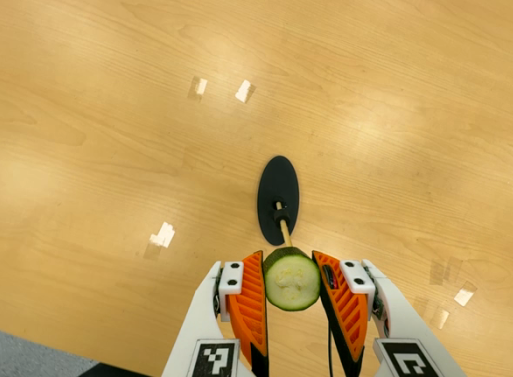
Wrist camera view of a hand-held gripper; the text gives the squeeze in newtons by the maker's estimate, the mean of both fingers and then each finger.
{"total": 9.3, "left": 9.9, "right": 8.8}